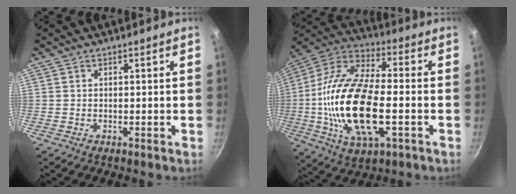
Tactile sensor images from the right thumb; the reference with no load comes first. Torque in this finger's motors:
{"motor_torque": [-0.06, 2.17, 2.49, 0.24, 0.69]}